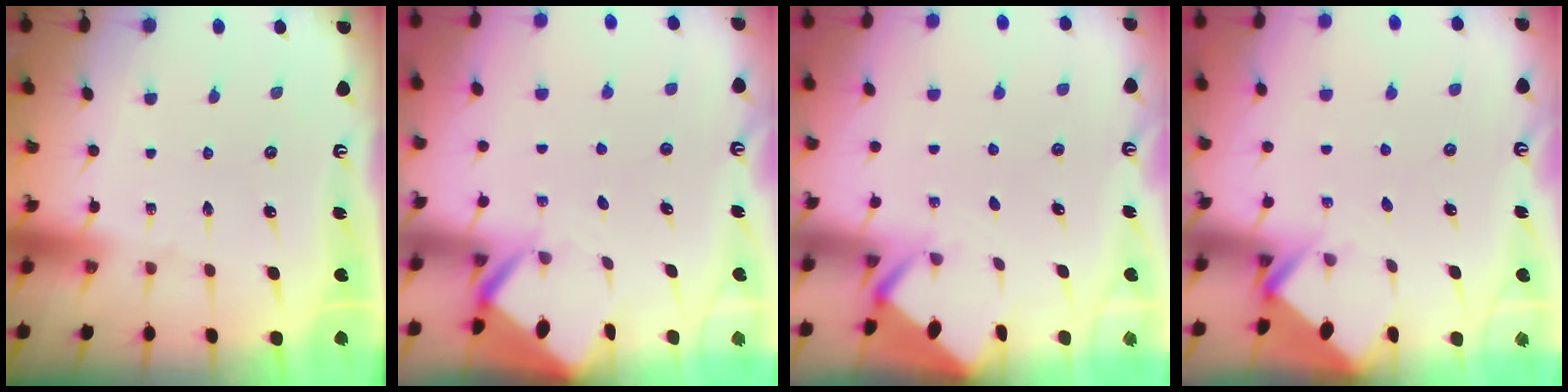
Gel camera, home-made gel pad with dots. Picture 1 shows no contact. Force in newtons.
{"total": 3.7, "press": 3.7, "slide": 0.2}
{"total": 2.4, "press": 2.4, "slide": 0.1}
{"total": 2.6, "press": 2.6, "slide": 0.2}